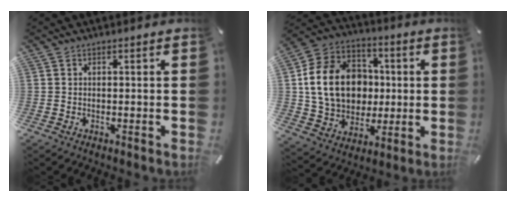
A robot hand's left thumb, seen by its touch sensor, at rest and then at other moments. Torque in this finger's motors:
{"motor_torque": [2.49, 2.52, 0.46, 0.10, 0.28]}